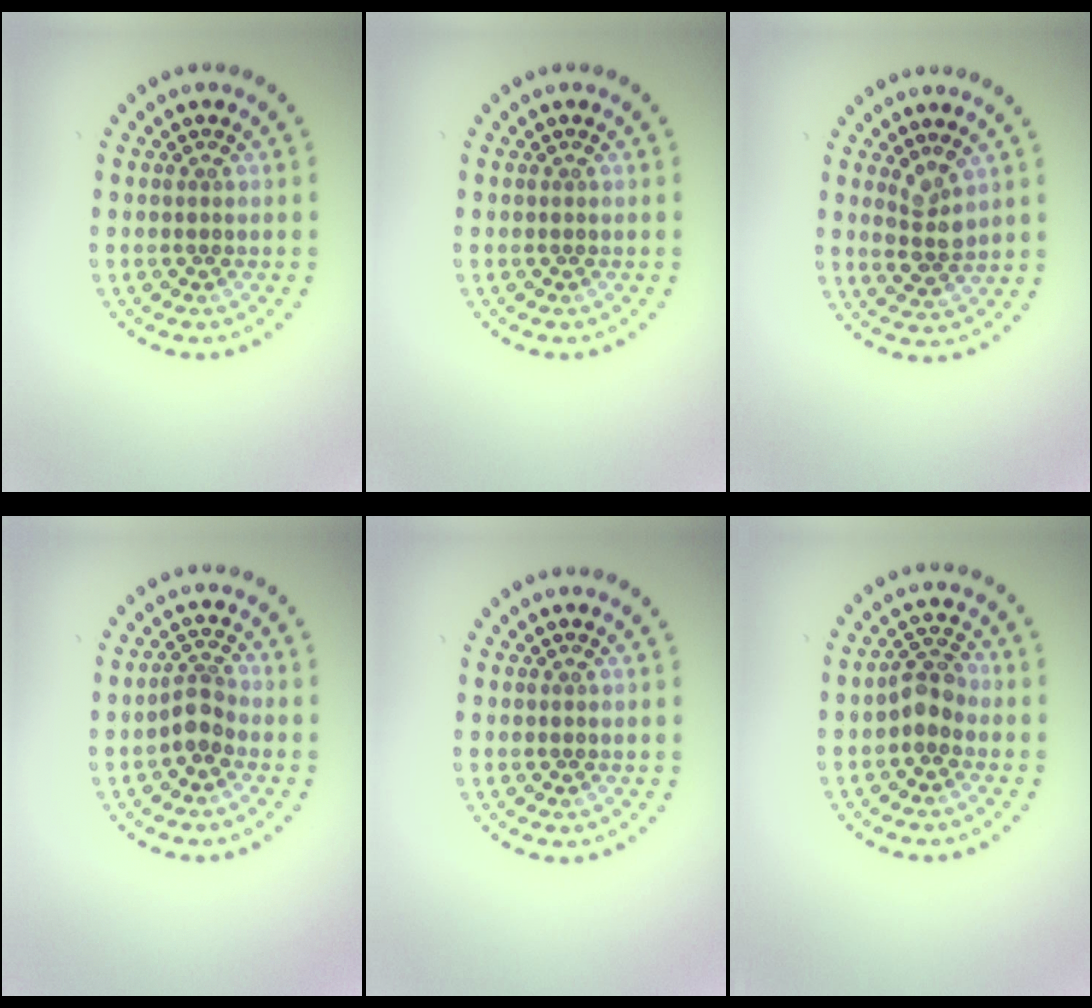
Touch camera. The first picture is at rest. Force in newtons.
{"total": 0.0}
{"total": 2.3, "press": 2.0, "slide": 1.2}
{"total": 2.1, "press": 1.7, "slide": 1.3}
{"total": 0.0}
{"total": 2.5, "press": 2.3, "slide": 1.0}